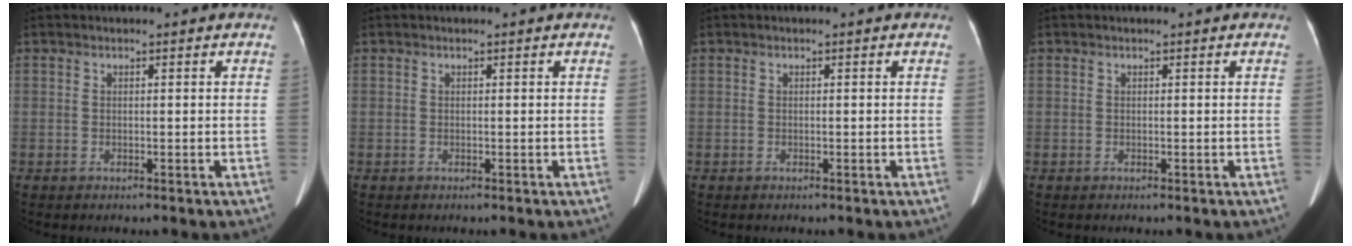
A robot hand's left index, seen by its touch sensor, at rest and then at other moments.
{"total": 0.0}
{"total": 0.0}
{"total": 0.0}